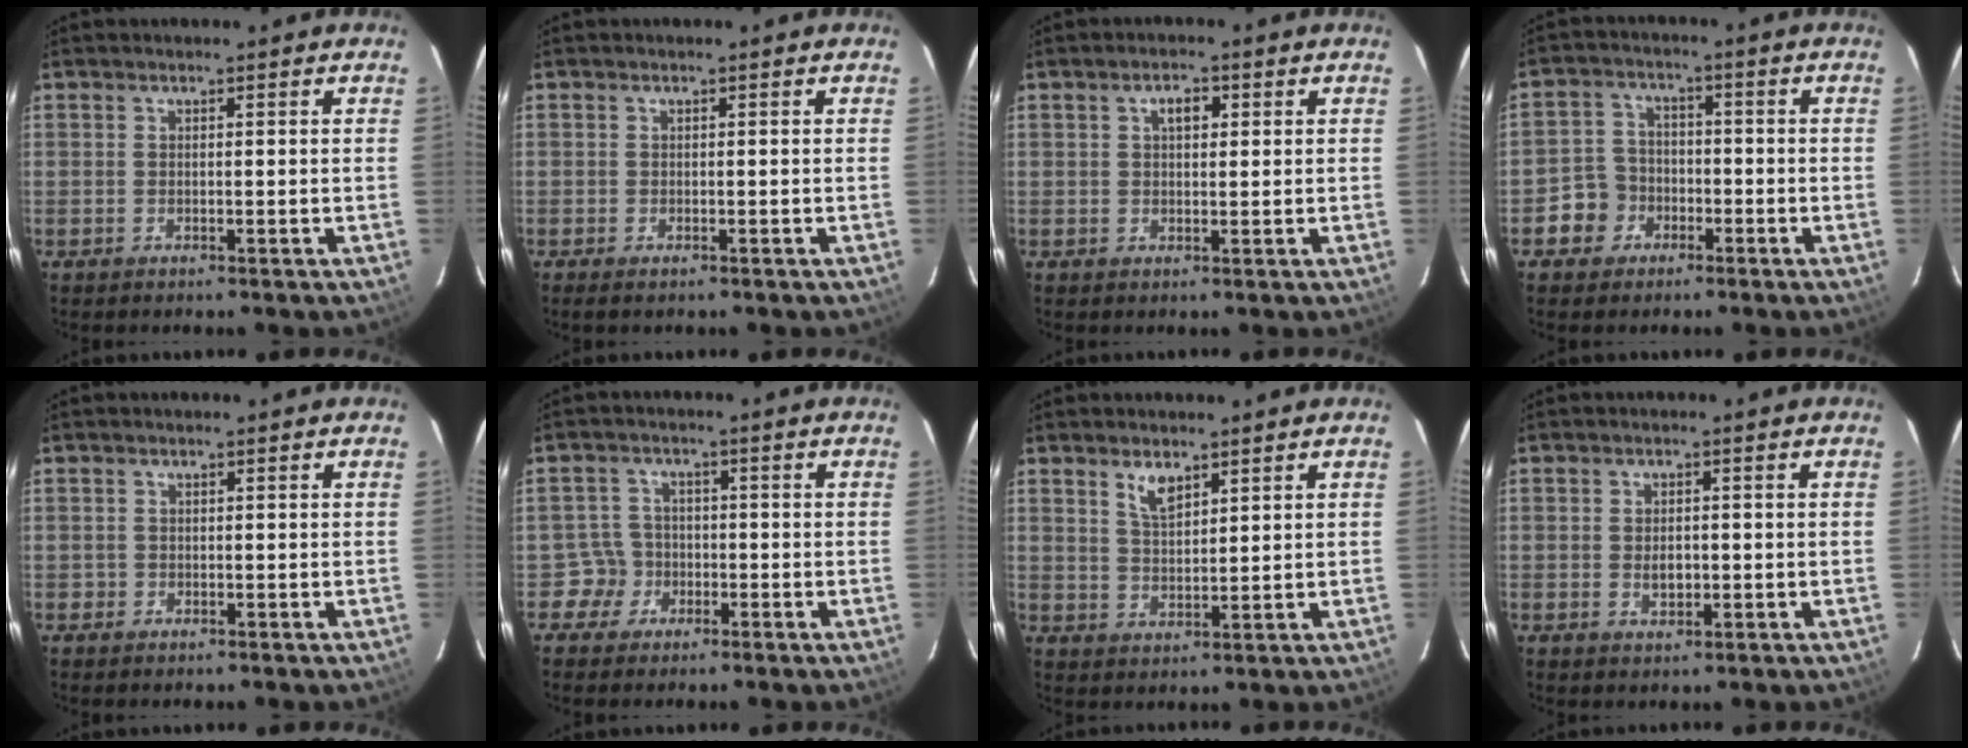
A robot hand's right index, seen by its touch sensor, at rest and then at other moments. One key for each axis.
{"total": 1.1, "fx": -0.8, "fy": 0.4, "fz": 0.6, "tx": -0.012, "ty": -0.005, "tz": -0.014}
{"total": 2.9, "fx": 1.0, "fy": 1.7, "fz": 2.1, "tx": -0.033, "ty": 0.011, "tz": 0.016}
{"total": 5.9, "fx": -2.8, "fy": 5.1, "fz": 0.8, "tx": -0.026, "ty": 0.025, "tz": -0.047}
{"total": 0.9, "fx": -0.4, "fy": 0.8, "fz": 0.0, "tx": 0.001, "ty": 0.004, "tz": -0.005}
{"total": 4.0, "fx": -1.7, "fy": 3.6, "fz": -0.4, "tx": 0.012, "ty": 0.019, "tz": -0.031}
{"total": 4.3, "fx": 2.8, "fy": 1.8, "fz": 2.7, "tx": -0.050, "ty": -0.001, "tz": 0.055}
{"total": 2.7, "fx": -0.4, "fy": 1.8, "fz": 2.0, "tx": -0.033, "ty": -0.001, "tz": -0.004}